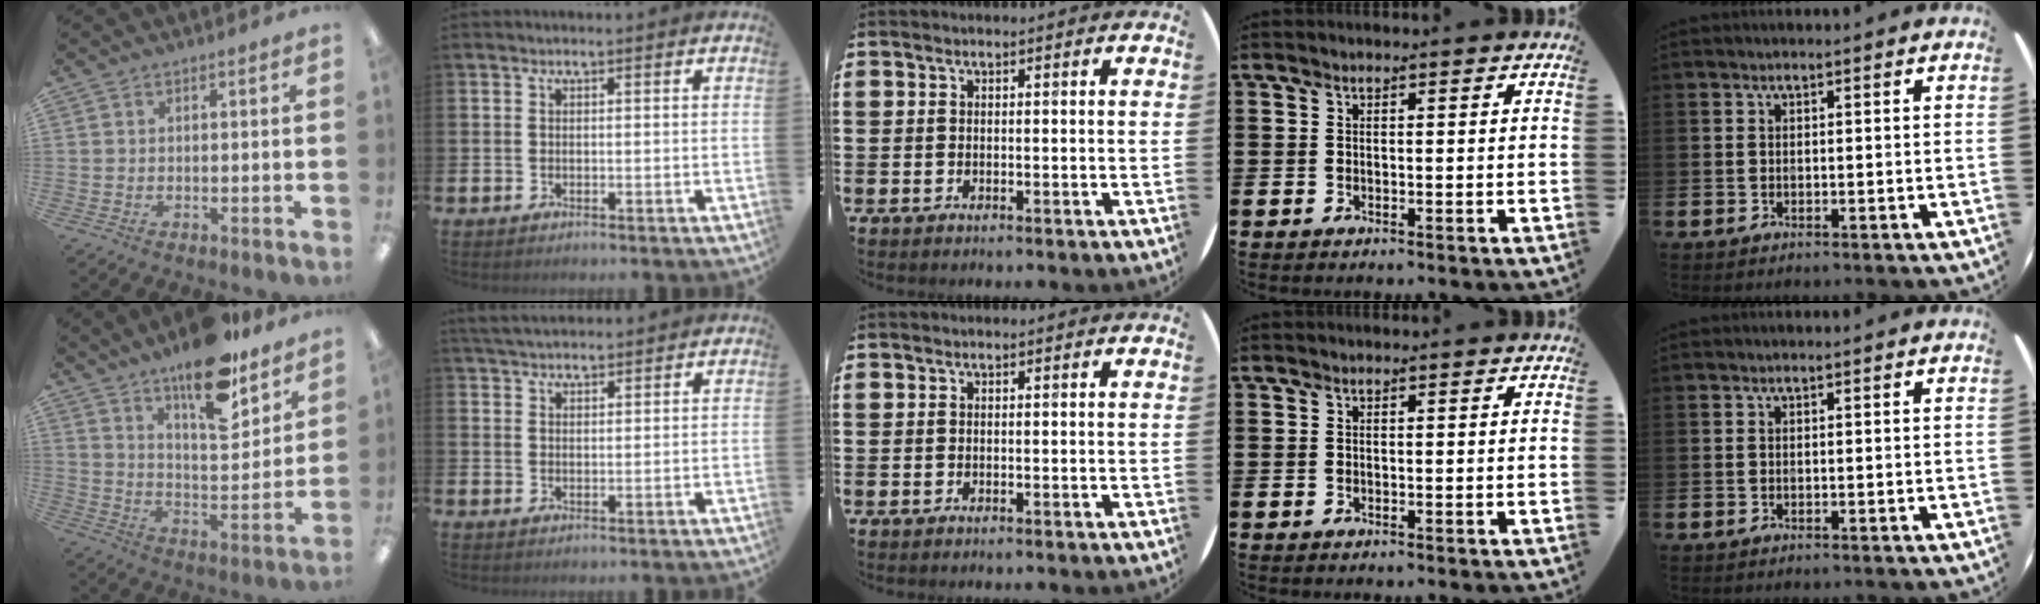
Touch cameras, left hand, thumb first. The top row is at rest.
{"thumb": {"total": 17.4, "force": [13.3, 5.7, 9.6], "torque": [-0.145, -0.089, 0.223]}, "index": {"total": 3.6, "force": [3.5, 0.7, 0.7], "torque": [-0.020, -0.012, 0.066]}}